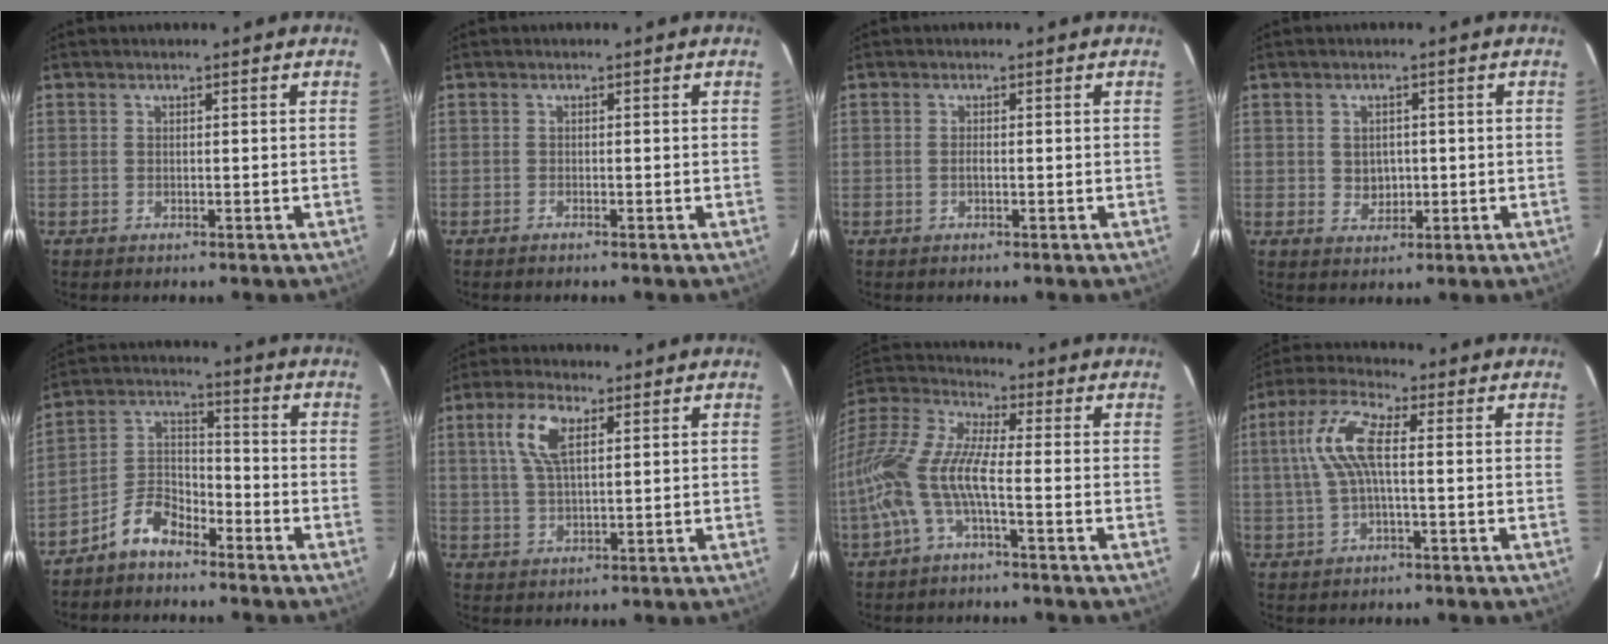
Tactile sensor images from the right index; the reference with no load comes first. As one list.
[{"total": 0.6, "force": [-0.6, 0.1, 0.1], "torque": [0.000, -0.001, -0.013]}, {"total": 0.7, "force": [-0.3, 0.2, 0.6], "torque": [-0.011, 0.000, -0.004]}, {"total": 3.4, "force": [0.0, 3.1, 1.5], "torque": [-0.024, 0.002, 0.006]}, {"total": 7.7, "force": [-5.9, 3.5, 3.6], "torque": [-0.084, 0.028, -0.117]}, {"total": 7.3, "force": [2.7, 2.8, 6.2], "torque": [-0.125, 0.012, 0.055]}, {"total": 14.0, "force": [-4.2, 3.2, 13.0], "torque": [-0.269, -0.006, -0.089]}, {"total": 9.0, "force": [0.7, 2.6, 8.6], "torque": [-0.180, 0.015, 0.015]}]